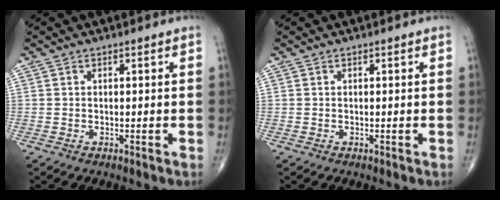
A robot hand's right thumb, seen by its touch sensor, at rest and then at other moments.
{"total": 0.0}